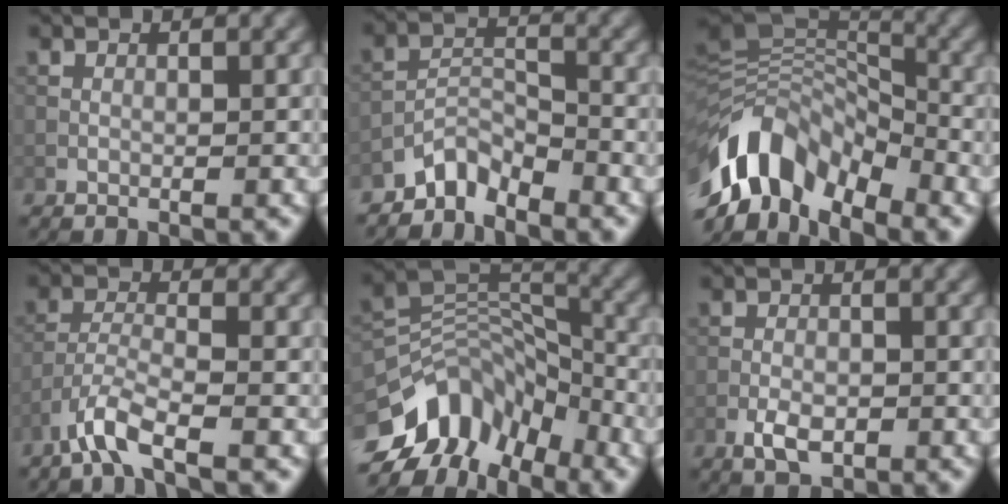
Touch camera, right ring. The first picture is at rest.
{"total": 3.3, "force": [-3.0, 1.0, 0.8], "torque": [-0.009, 0.009, -0.065]}
{"total": 11.4, "force": [-6.2, 6.4, 7.0], "torque": [-0.131, 0.016, -0.128]}
{"total": 3.6, "force": [-2.7, 0.6, 2.3], "torque": [-0.051, 0.000, -0.066]}
{"total": 10.8, "force": [-7.0, 6.5, 5.1], "torque": [-0.083, 0.017, -0.136]}
{"total": 2.7, "force": [-1.3, 1.4, 1.9], "torque": [-0.034, -0.001, -0.025]}